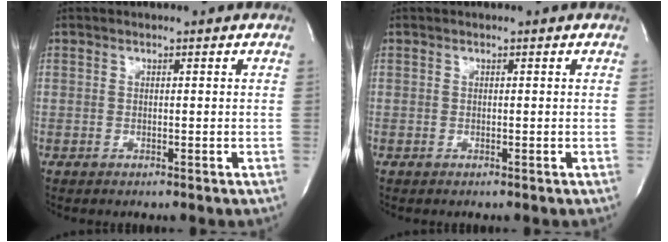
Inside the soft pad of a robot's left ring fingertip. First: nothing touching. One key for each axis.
{"total": 0.0}